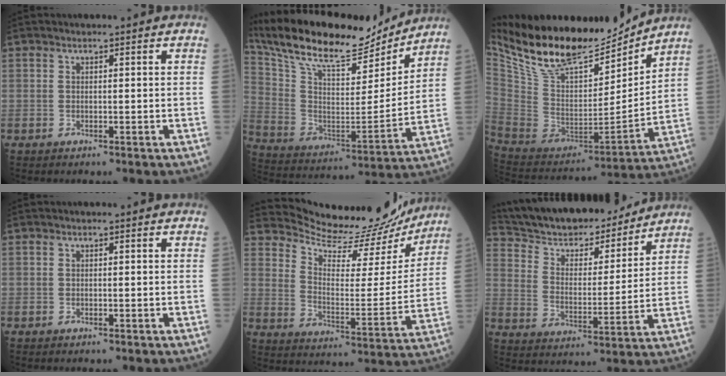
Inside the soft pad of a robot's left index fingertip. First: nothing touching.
{"total": 22.5, "force": [20.0, 4.5, 9.1], "torque": [-0.177, -0.002, 0.329]}
{"total": 21.8, "force": [18.5, 5.6, 10.0], "torque": [-0.193, -0.014, 0.326]}
{"total": 0.0}
{"total": 19.0, "force": [18.3, 3.5, 4.0], "torque": [-0.063, -0.052, 0.245]}
{"total": 19.6, "force": [17.8, 4.2, 7.0], "torque": [-0.118, 0.005, 0.282]}